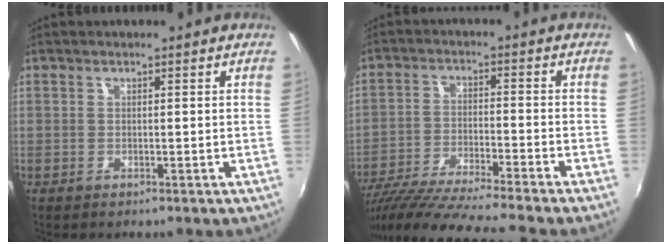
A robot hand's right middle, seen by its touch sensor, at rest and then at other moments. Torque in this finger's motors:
{"motor_torque": [0.98, -1.16, 0.33, 0.14]}